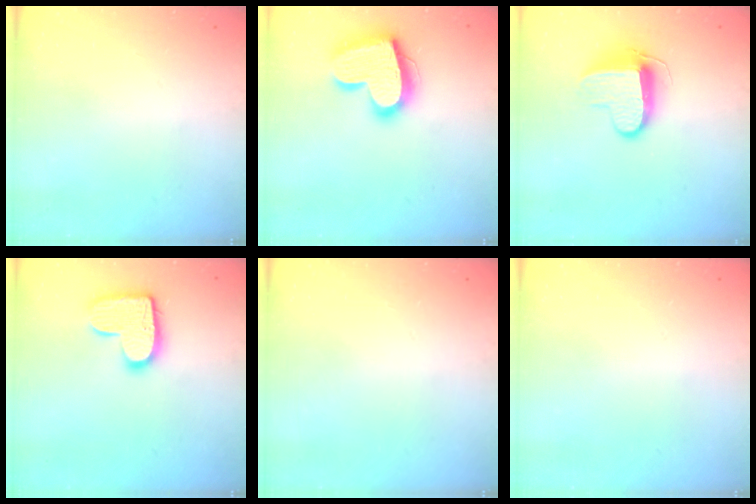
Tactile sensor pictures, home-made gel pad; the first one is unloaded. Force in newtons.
{"total": 19.5, "press": 19.4, "slide": 1.6}
{"total": 9.3, "press": 9.3, "slide": 0.5}
{"total": 13.5, "press": 13.5, "slide": 0.8}
{"total": 0.0}
{"total": 0.0}